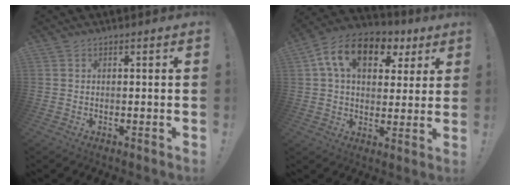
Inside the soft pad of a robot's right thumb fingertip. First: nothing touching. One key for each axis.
{"total": 15.1, "fx": 6.1, "fy": 9.8, "fz": 9.7, "tx": -0.156, "ty": -0.014, "tz": 0.111}